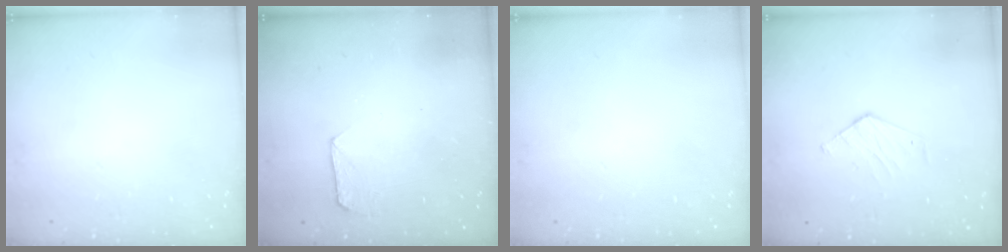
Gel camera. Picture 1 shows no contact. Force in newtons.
{"total": 5.5, "press": 5.5, "slide": 0.5}
{"total": 0.0}
{"total": 3.9, "press": 3.9, "slide": 0.3}